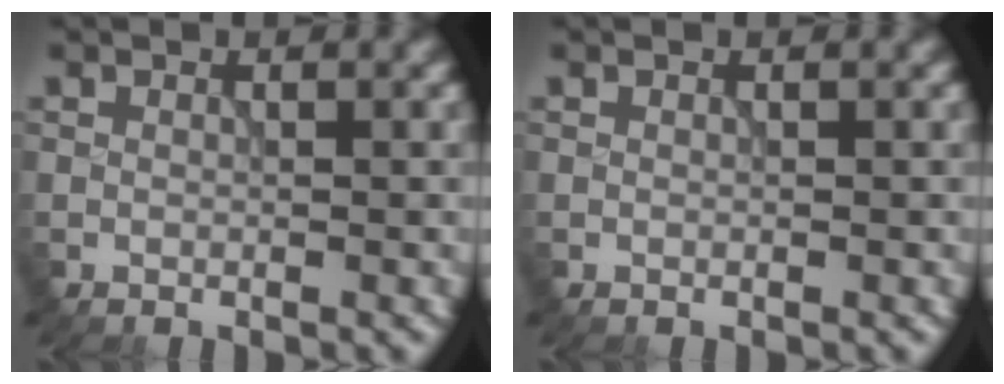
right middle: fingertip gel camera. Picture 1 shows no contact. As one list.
[{"total": 0.0}]